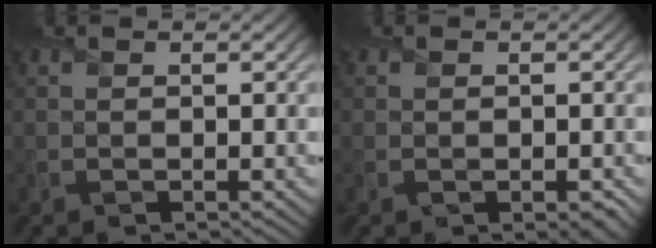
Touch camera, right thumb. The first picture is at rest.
{"total": 1.3, "force": [-0.7, 0.8, 0.8], "torque": [-0.011, -0.011, -0.007]}